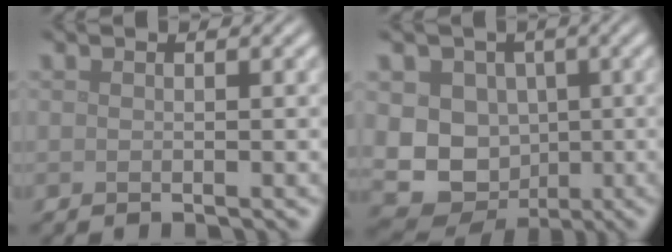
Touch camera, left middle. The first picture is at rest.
{"total": 10.2, "force": [-0.3, 9.0, 4.7], "torque": [-0.070, 0.011, -0.036]}